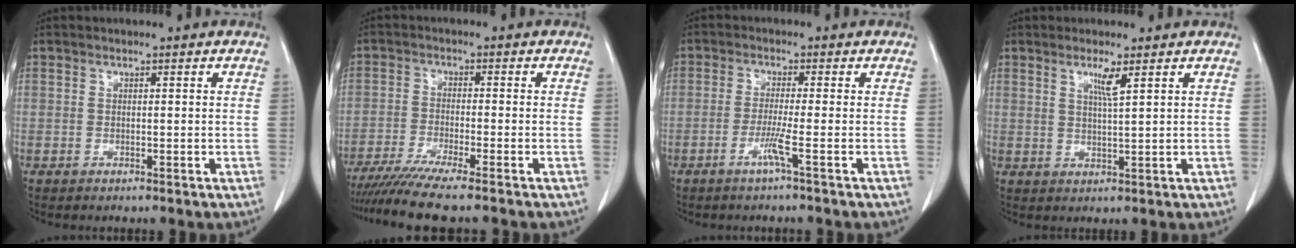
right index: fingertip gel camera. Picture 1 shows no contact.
{"total": 8.9, "force": [-7.5, -1.1, 4.7], "torque": [-0.067, -0.026, -0.123]}
{"total": 3.3, "force": [-1.6, -0.9, 2.8], "torque": [-0.059, -0.008, -0.036]}
{"total": 2.8, "force": [1.5, -0.4, 2.4], "torque": [-0.046, -0.007, 0.029]}